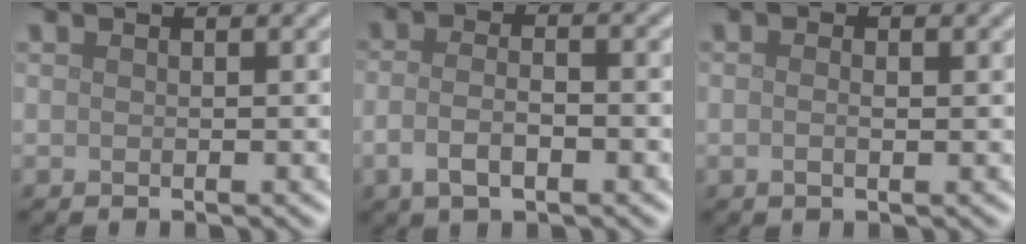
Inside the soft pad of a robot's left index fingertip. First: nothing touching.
{"total": 3.5, "force": [-1.2, 1.4, 2.9], "torque": [-0.062, -0.002, -0.027]}
{"total": 1.2, "force": [0.0, 0.5, 1.1], "torque": [-0.016, -0.007, -0.005]}